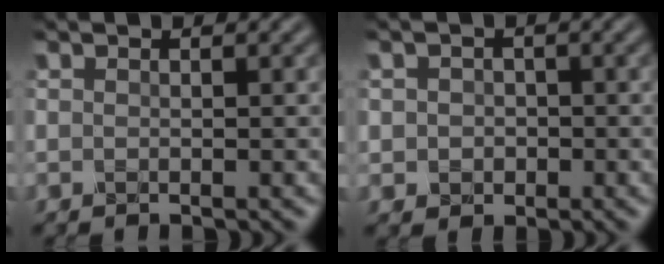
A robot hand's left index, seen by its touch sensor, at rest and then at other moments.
{"total": 2.0, "force": [0.1, 1.9, 0.5], "torque": [0.005, 0.005, -0.011]}